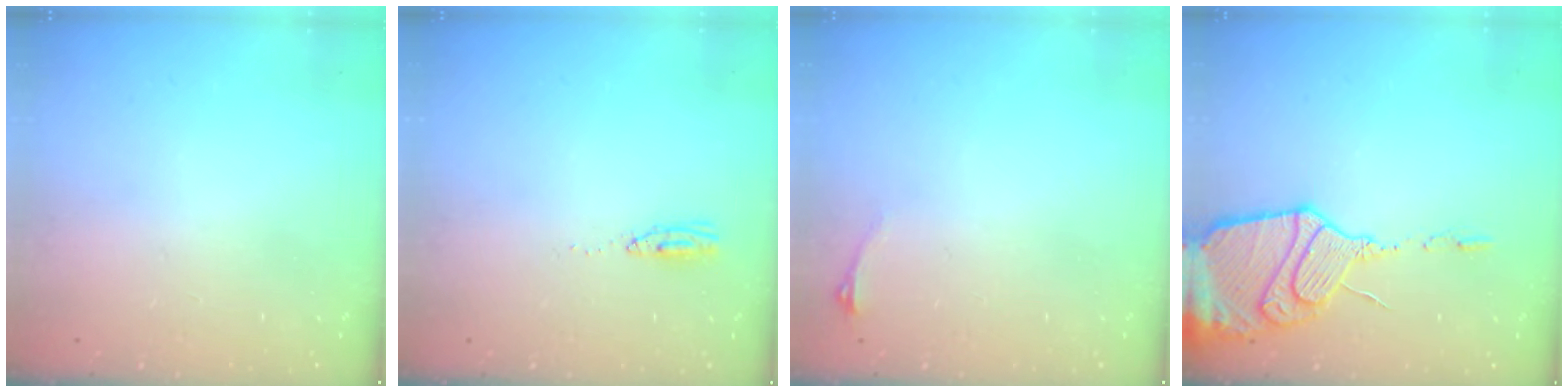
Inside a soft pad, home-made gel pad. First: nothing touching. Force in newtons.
{"total": 3.6, "press": 3.4, "slide": 1.3}
{"total": 2.9, "press": 2.6, "slide": 1.5}
{"total": 19.2, "press": 19.1, "slide": 1.6}